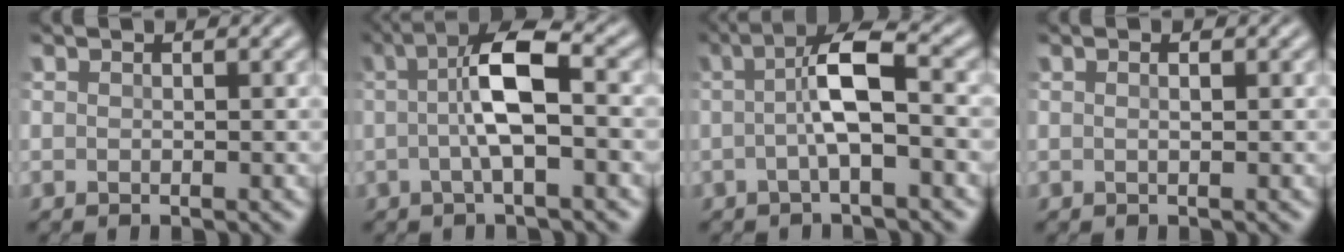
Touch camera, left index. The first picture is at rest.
{"total": 5.9, "force": [0.3, 1.6, 5.7], "torque": [-0.109, 0.014, -0.002]}
{"total": 5.0, "force": [-0.2, 1.2, 4.8], "torque": [-0.092, 0.013, -0.011]}
{"total": 0.6, "force": [0.0, 0.2, 0.6], "torque": [-0.009, 0.001, 0.005]}